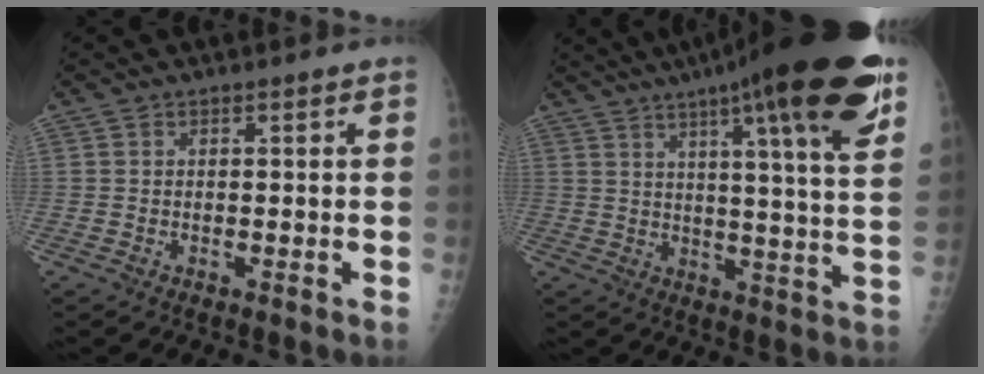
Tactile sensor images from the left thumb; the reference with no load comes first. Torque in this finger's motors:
{"motor_torque": [2.96, -0.73, 1.44, -1.33, 0.34]}